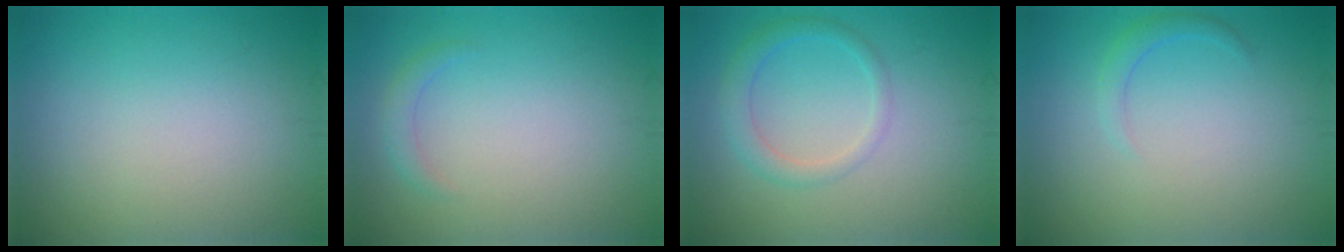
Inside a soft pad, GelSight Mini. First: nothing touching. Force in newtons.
{"total": 1.3, "press": 1.3, "slide": 0.1}
{"total": 2.3, "press": 2.3, "slide": 0.1}
{"total": 1.3, "press": 1.3, "slide": 0.1}